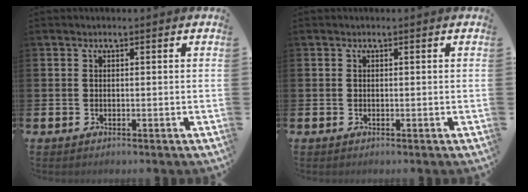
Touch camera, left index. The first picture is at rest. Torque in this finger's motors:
{"motor_torque": [-0.08, 0.00, 0.01, 0.00]}